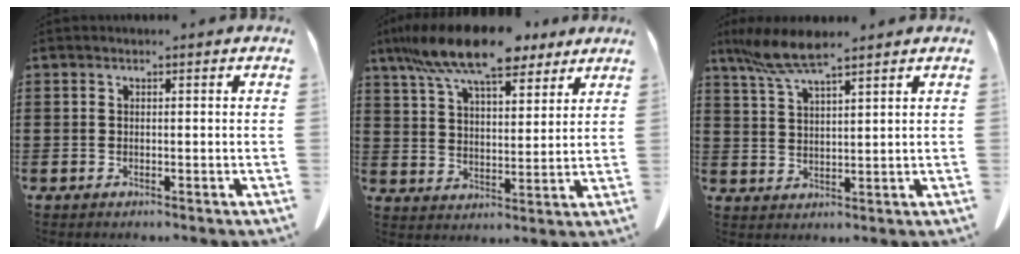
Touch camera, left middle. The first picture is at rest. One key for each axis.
{"total": 12.3, "fx": 9.9, "fy": 3.1, "fz": 6.7, "tx": -0.154, "ty": -0.025, "tz": 0.179}
{"total": 6.7, "fx": 5.1, "fy": 0.8, "fz": 4.2, "tx": -0.104, "ty": -0.014, "tz": 0.092}